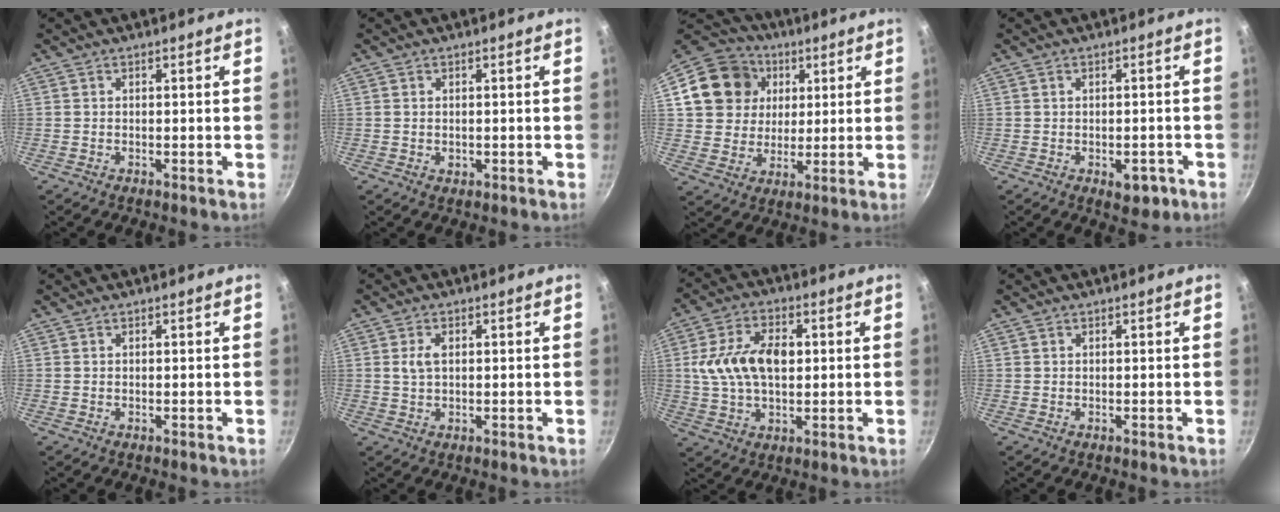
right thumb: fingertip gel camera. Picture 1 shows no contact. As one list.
[{"total": 1.0, "force": [0.0, 0.8, 0.5], "torque": [-0.006, 0.000, 0.001]}, {"total": 15.6, "force": [4.6, 13.6, 6.2], "torque": [-0.096, 0.013, 0.076]}, {"total": 4.6, "force": [-1.7, 2.7, 3.3], "torque": [-0.019, 0.016, -0.012]}, {"total": 0.0}, {"total": 3.1, "force": [0.5, 1.9, 2.4], "torque": [-0.039, 0.003, 0.010]}, {"total": 12.6, "force": [1.4, 7.8, 9.8], "torque": [-0.163, 0.013, 0.019]}, {"total": 0.0}]